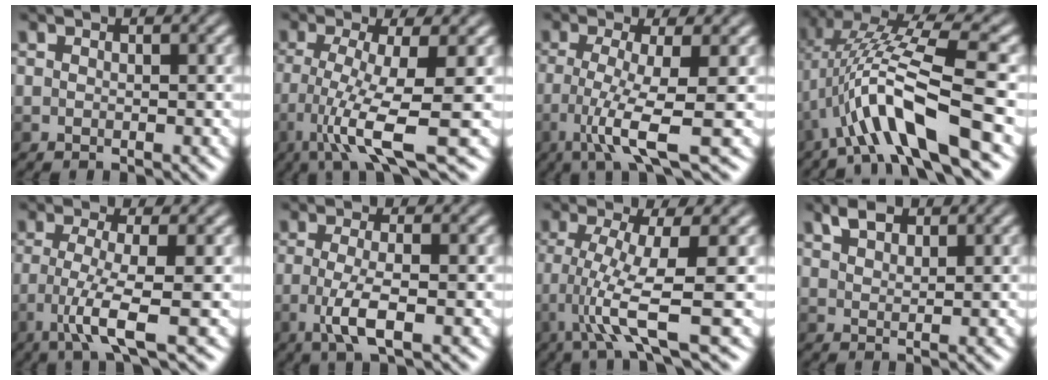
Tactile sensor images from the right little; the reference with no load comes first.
{"total": 6.8, "force": [-2.5, 0.6, 6.3], "torque": [-0.125, -0.005, -0.046]}
{"total": 5.5, "force": [-2.0, 0.5, 5.1], "torque": [-0.104, -0.004, -0.040]}
{"total": 7.7, "force": [-2.5, 1.1, 7.2], "torque": [-0.142, 0.021, -0.047]}
{"total": 4.6, "force": [-1.9, 0.2, 4.1], "torque": [-0.087, -0.003, -0.037]}
{"total": 3.4, "force": [-1.2, 0.6, 3.1], "torque": [-0.073, -0.002, -0.026]}
{"total": 5.5, "force": [-1.9, 0.2, 5.2], "torque": [-0.114, -0.005, -0.035]}
{"total": 1.9, "force": [1.5, 0.8, 0.9], "torque": [-0.022, 0.004, 0.032]}